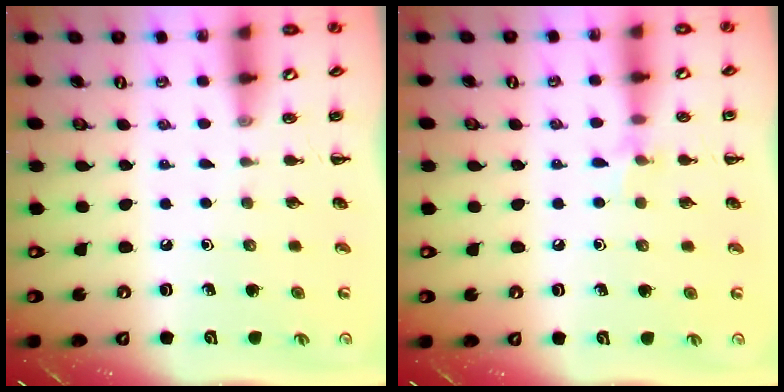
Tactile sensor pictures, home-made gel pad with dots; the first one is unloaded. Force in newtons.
{"total": 5.6, "press": 5.4, "slide": 1.7}